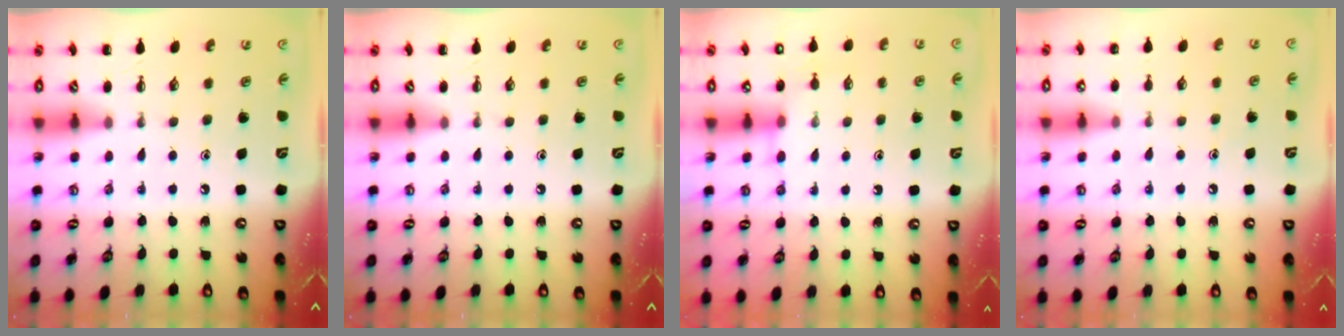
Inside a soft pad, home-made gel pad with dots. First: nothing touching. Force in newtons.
{"total": 0.0}
{"total": 7.5, "press": 7.4, "slide": 1.1}
{"total": 5.9, "press": 5.6, "slide": 1.7}